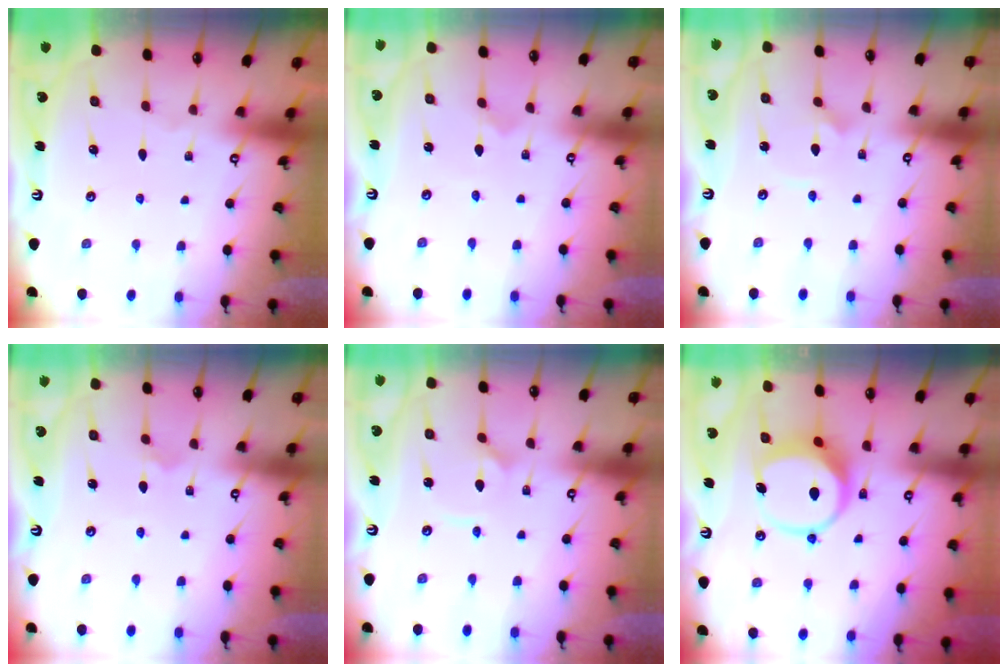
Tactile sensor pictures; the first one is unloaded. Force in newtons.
{"total": 0.0}
{"total": 2.7, "press": 2.7, "slide": 0.1}
{"total": 2.7, "press": 2.7, "slide": 0.3}
{"total": 3.3, "press": 3.3, "slide": 0.5}
{"total": 8.7, "press": 8.6, "slide": 1.2}